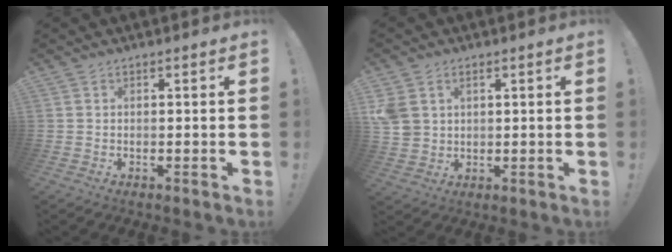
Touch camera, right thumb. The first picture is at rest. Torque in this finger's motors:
{"motor_torque": [-0.20, 0.22, -0.09, 0.41, 0.22]}